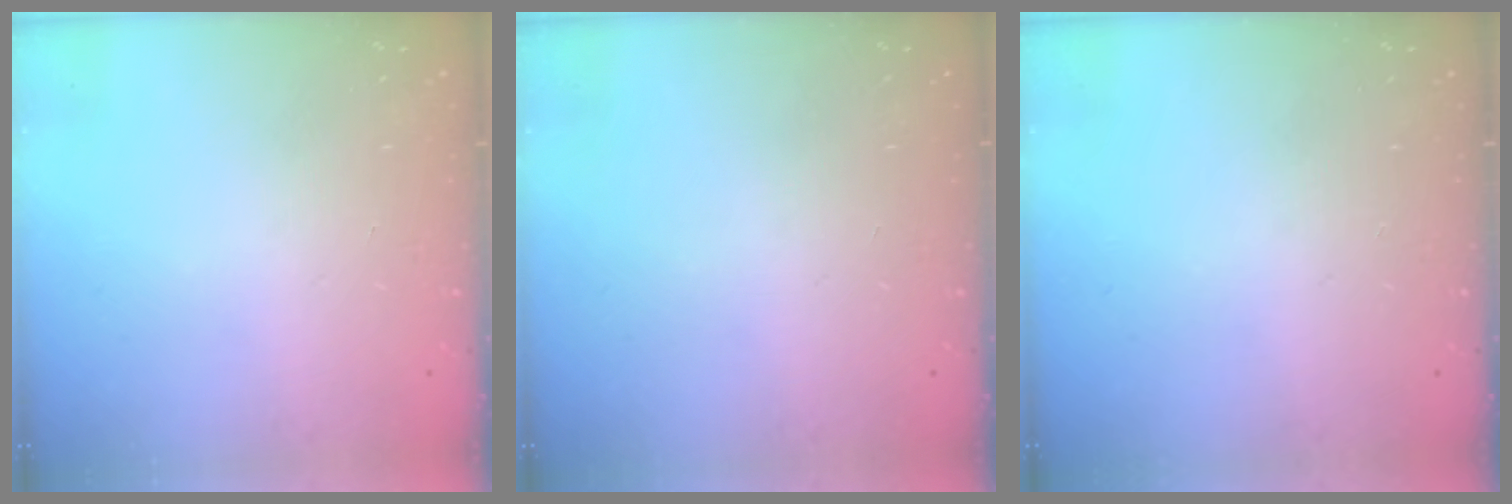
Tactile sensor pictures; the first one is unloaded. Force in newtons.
{"total": 0.0}
{"total": 0.0}